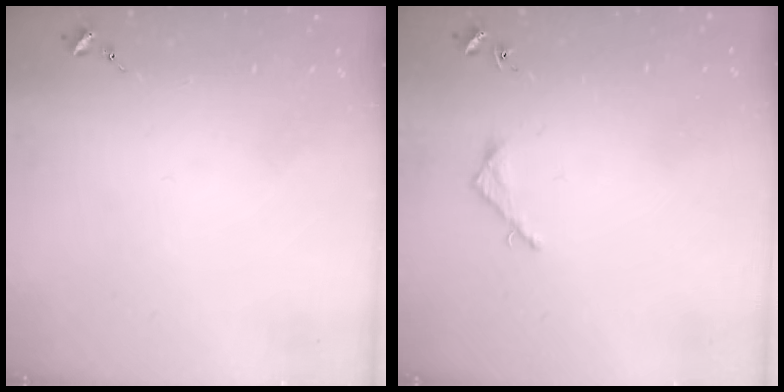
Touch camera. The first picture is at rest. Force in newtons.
{"total": 3.3, "press": 3.3, "slide": 0.3}